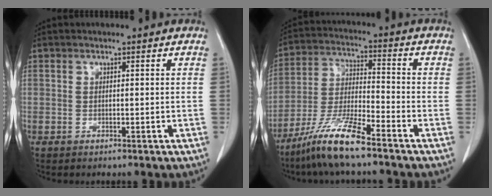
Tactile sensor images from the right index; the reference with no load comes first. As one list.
[{"total": 10.6, "force": [-7.8, 0.5, 7.3], "torque": [-0.151, -0.023, -0.154]}]